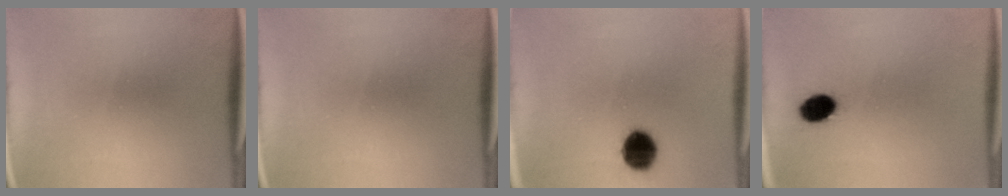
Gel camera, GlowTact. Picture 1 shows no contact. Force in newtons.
{"total": 0.0}
{"total": 8.3}
{"total": 6.6}